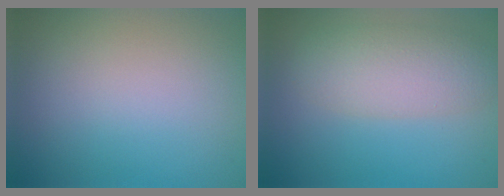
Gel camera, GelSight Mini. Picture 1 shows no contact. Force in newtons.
{"total": 4.7, "press": 4.7, "slide": 0.1}